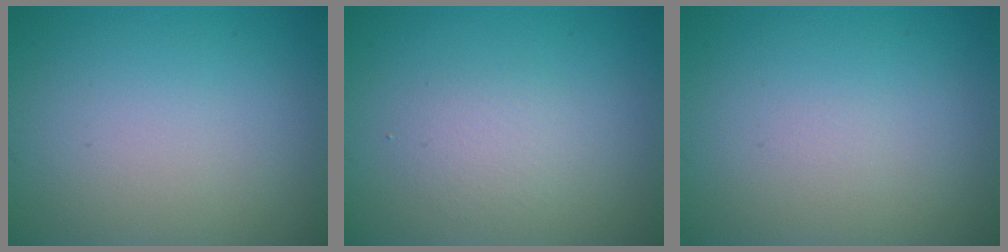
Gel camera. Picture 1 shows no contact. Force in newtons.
{"total": 1.6, "press": 1.6, "slide": 0.2}
{"total": 0.0}